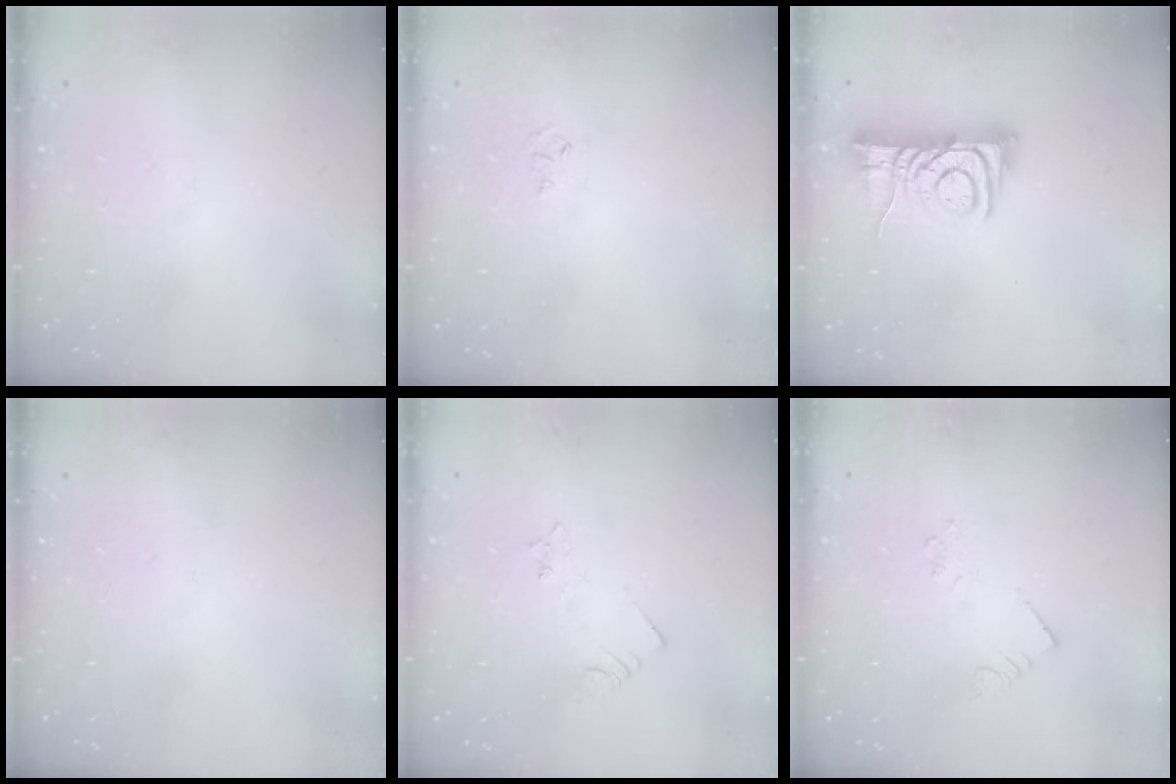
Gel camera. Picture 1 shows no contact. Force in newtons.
{"total": 4.3, "press": 4.3, "slide": 0.6}
{"total": 9.4, "press": 9.4, "slide": 1.2}
{"total": 0.0}
{"total": 1.9, "press": 1.9, "slide": 0.3}
{"total": 2.2, "press": 2.2, "slide": 0.1}